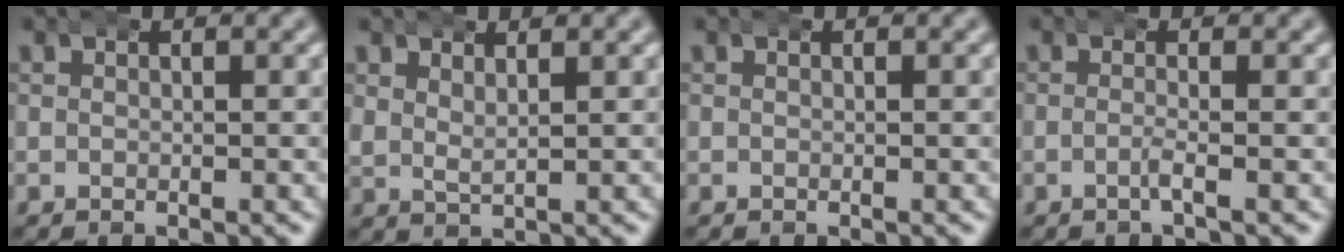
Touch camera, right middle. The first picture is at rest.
{"total": 2.0, "force": [1.6, 0.8, 1.0], "torque": [-0.025, -0.002, 0.032]}
{"total": 0.0}
{"total": 1.3, "force": [-0.6, -0.1, 1.2], "torque": [-0.020, 0.001, -0.019]}